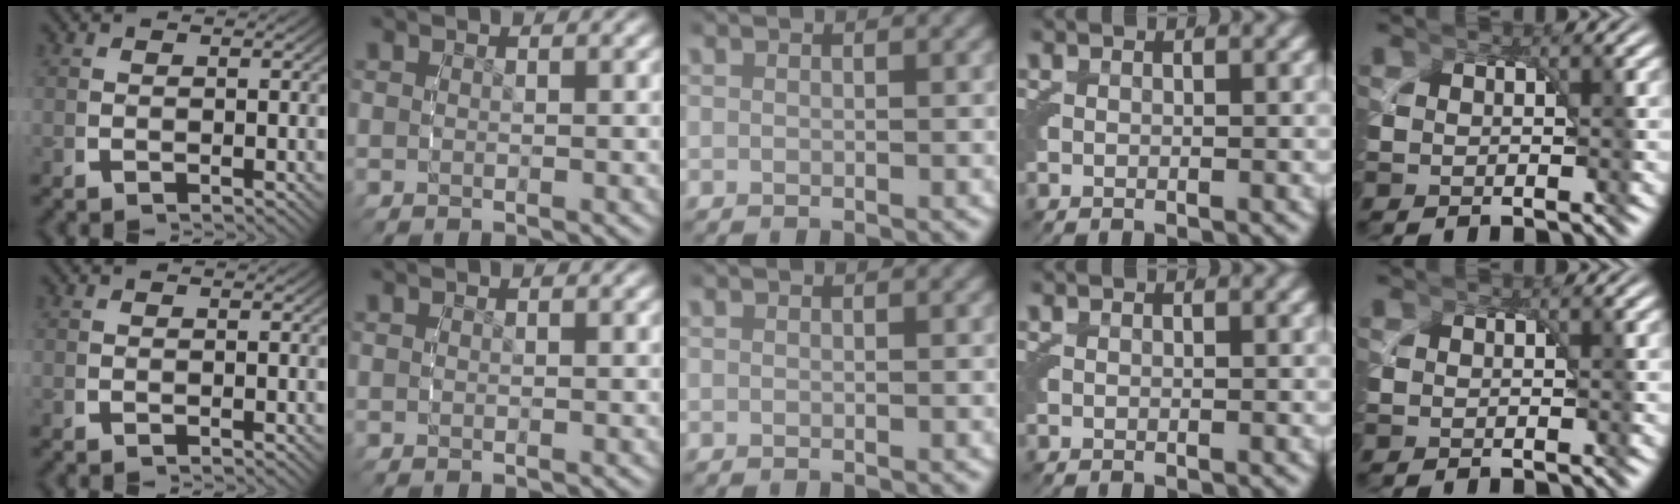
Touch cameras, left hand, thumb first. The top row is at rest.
{}